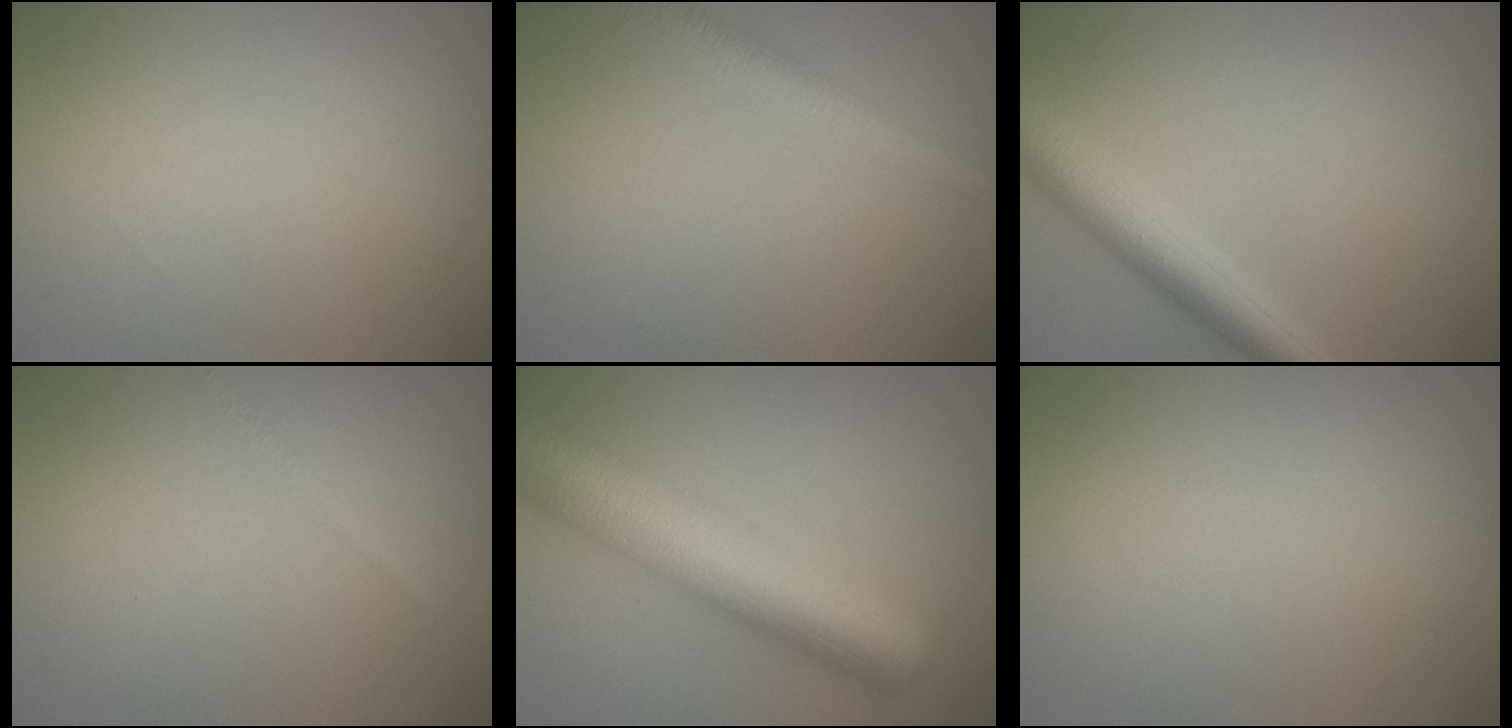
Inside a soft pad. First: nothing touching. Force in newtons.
{"total": 3.0, "press": 3.0, "slide": 0.1}
{"total": 4.0, "press": 4.0, "slide": 0.1}
{"total": 0.8, "press": 0.8, "slide": 0.1}
{"total": 9.4, "press": 9.4, "slide": 0.3}
{"total": 0.0}